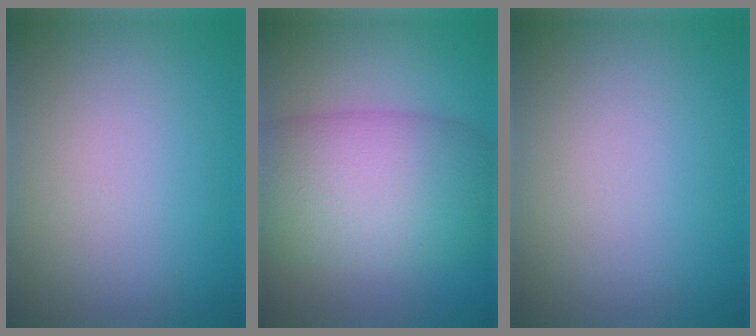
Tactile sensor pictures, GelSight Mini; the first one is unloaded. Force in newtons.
{"total": 9.9, "press": 9.9, "slide": 0.3}
{"total": 0.0}